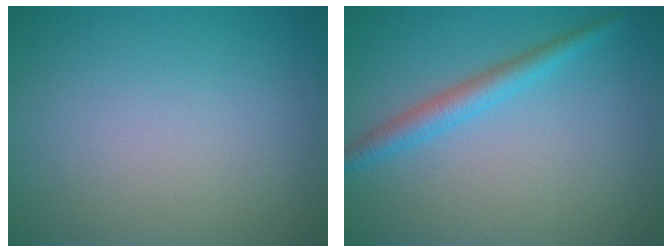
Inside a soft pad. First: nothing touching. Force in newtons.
{"total": 2.5, "press": 2.5, "slide": 0.1}